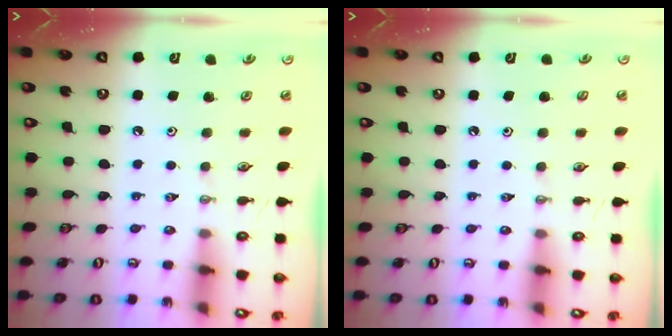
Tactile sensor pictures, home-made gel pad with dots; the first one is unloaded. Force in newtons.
{"total": 1.1, "press": 0.1, "slide": 1.1}